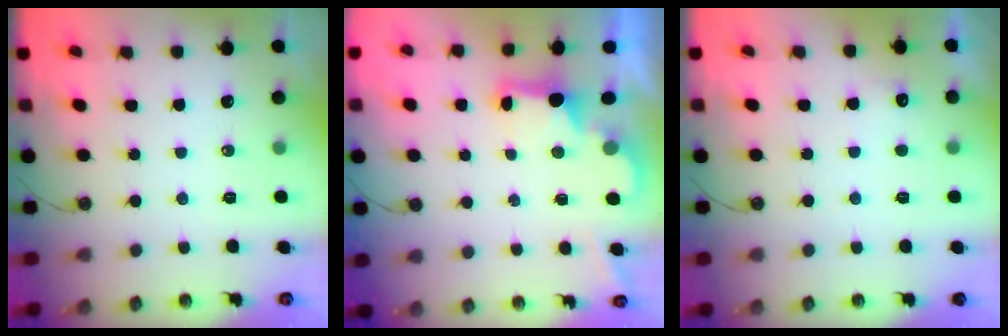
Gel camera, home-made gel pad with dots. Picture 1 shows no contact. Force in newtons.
{"total": 2.3, "press": 2.2, "slide": 0.7}
{"total": 5.0, "press": 4.9, "slide": 1.2}